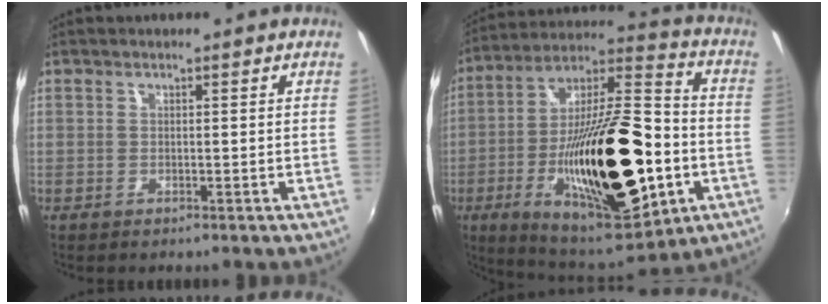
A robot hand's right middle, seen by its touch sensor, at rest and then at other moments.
{"total": 31.4, "force": [-8.2, 11.8, 27.9], "torque": [-0.498, -0.017, -0.116]}